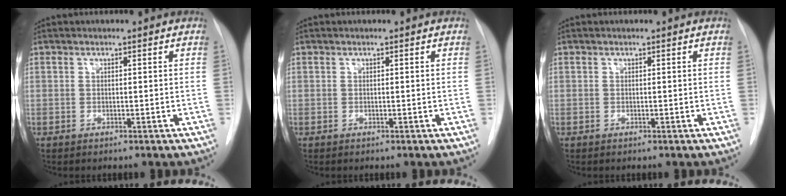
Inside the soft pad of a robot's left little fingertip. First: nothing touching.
{"total": 0.0}
{"total": 0.0}